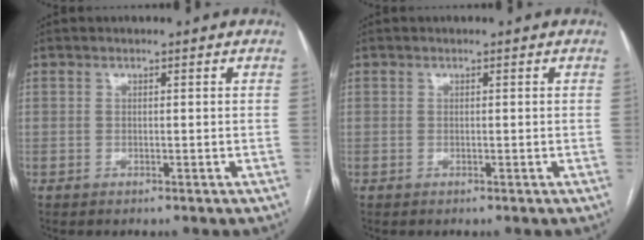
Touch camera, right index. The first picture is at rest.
{"total": 0.0}